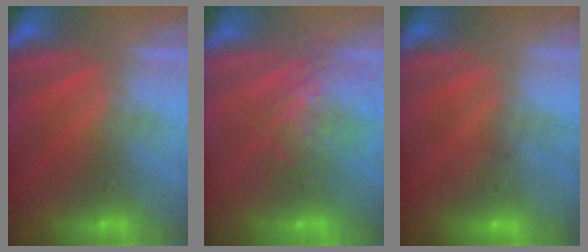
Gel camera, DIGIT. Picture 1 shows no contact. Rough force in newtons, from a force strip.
{"total": 7.0}
{"total": 1.6}